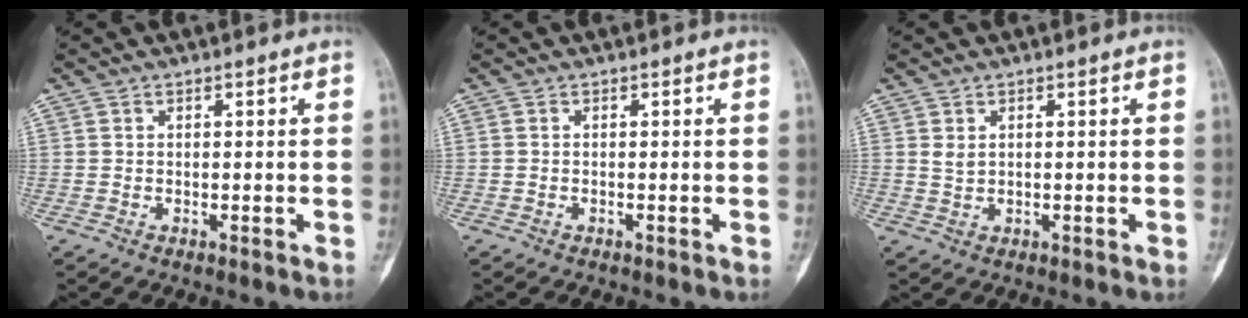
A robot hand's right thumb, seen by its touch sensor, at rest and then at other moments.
{"total": 0.0}
{"total": 1.5, "force": [0.7, 0.9, 0.9], "torque": [-0.010, -0.004, 0.019]}